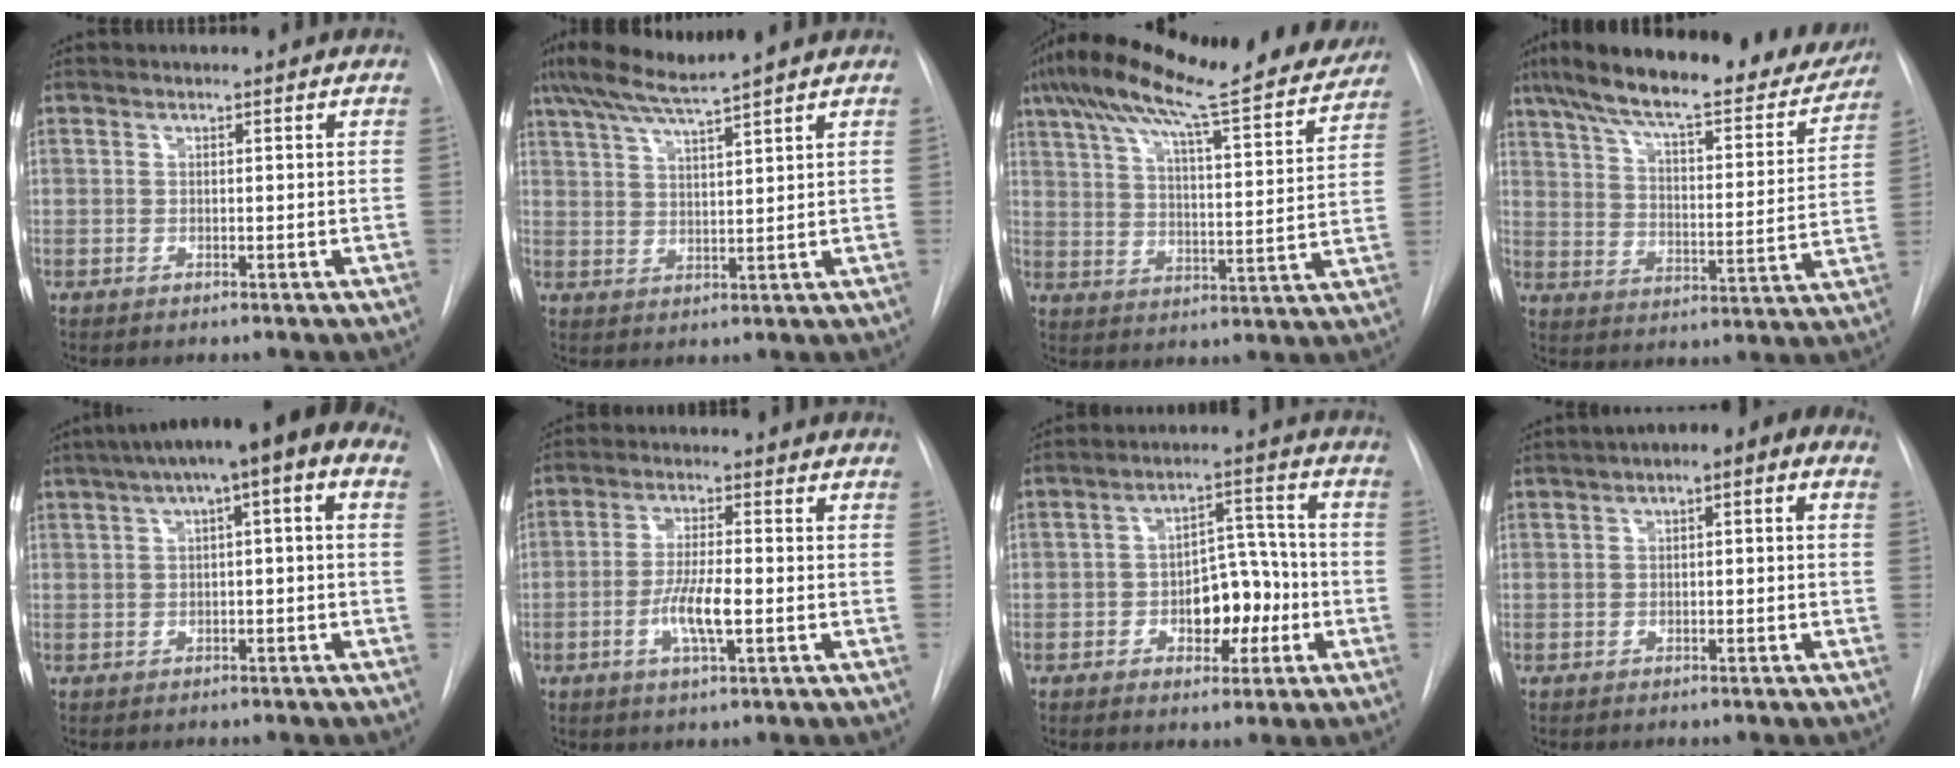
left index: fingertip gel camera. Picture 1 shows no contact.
{"total": 7.7, "force": [6.5, -1.0, 3.9], "torque": [-0.074, 0.017, 0.118]}
{"total": 25.8, "force": [21.7, 3.4, 13.6], "torque": [-0.224, 0.008, 0.295]}
{"total": 26.1, "force": [21.7, 6.0, 13.2], "torque": [-0.213, 0.000, 0.295]}
{"total": 11.4, "force": [4.4, 2.4, 10.3], "torque": [-0.149, 0.053, 0.053]}
{"total": 6.2, "force": [-1.9, 1.1, 5.8], "torque": [-0.116, -0.005, -0.036]}
{"total": 8.5, "force": [-2.6, 4.8, 6.5], "torque": [-0.093, 0.027, -0.037]}
{"total": 6.8, "force": [2.0, 2.6, 5.9], "torque": [-0.090, 0.037, 0.023]}